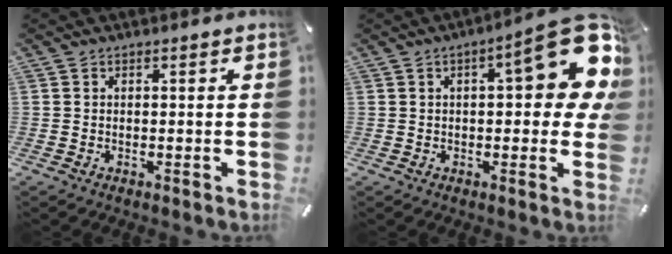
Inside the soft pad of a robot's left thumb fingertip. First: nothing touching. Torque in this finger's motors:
{"motor_torque": [0.46, 0.22, 0.88, 0.38, 0.11]}